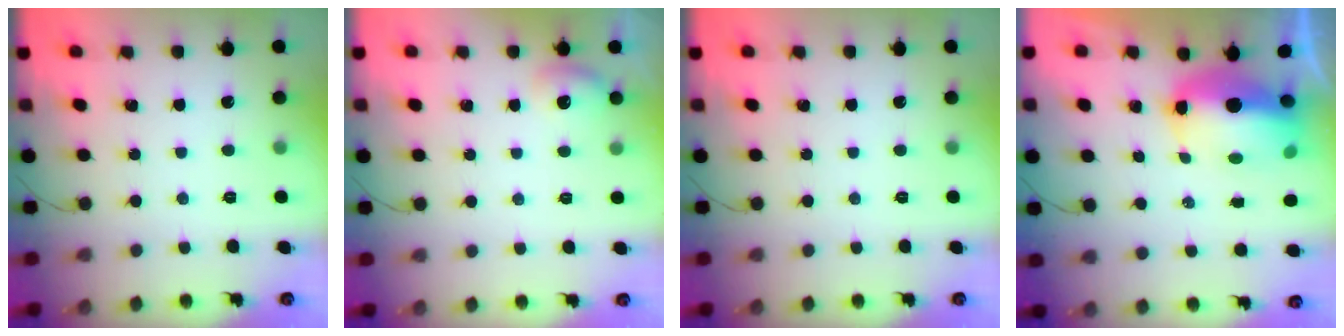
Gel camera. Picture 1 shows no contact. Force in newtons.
{"total": 6.2, "press": 6.0, "slide": 1.4}
{"total": 0.0}
{"total": 10.2, "press": 10.0, "slide": 2.2}